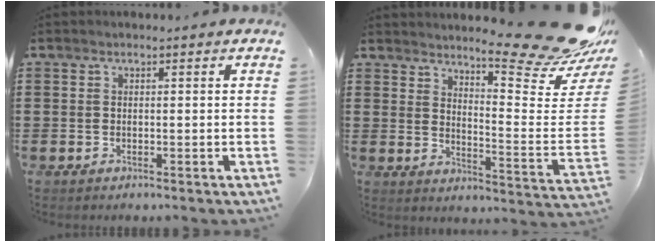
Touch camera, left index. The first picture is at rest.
{"total": 13.4, "force": [11.4, 0.7, 6.9], "torque": [-0.108, -0.087, 0.186]}